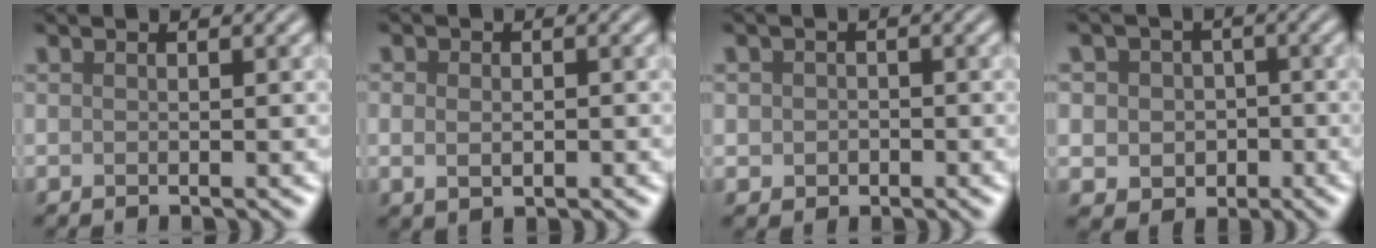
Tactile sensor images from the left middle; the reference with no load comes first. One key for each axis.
{"total": 1.9, "fx": 0.0, "fy": 1.4, "fz": 1.3, "tx": -0.020, "ty": -0.002, "tz": 0.004}
{"total": 1.7, "fx": -0.1, "fy": 1.6, "fz": 0.6, "tx": -0.004, "ty": -0.004, "tz": -0.006}
{"total": 5.0, "fx": 0.1, "fy": 4.6, "fz": 2.1, "tx": -0.022, "ty": 0.020, "tz": -0.020}